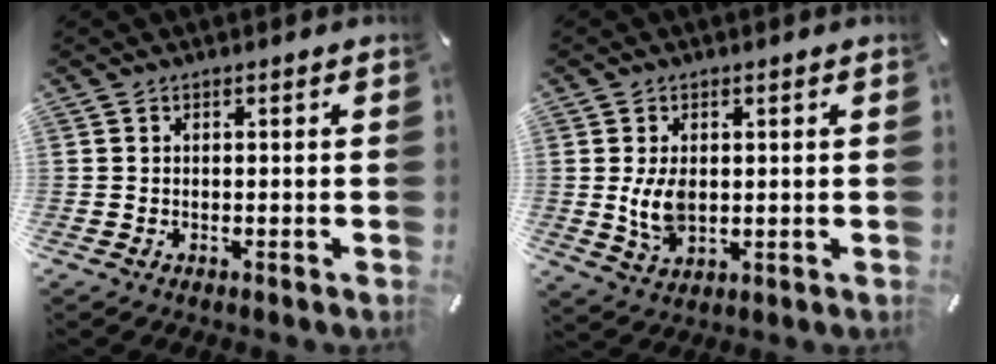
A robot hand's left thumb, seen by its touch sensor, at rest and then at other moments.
{"total": 6.4, "force": [0.5, 4.2, 4.9], "torque": [-0.103, -0.008, 0.002]}